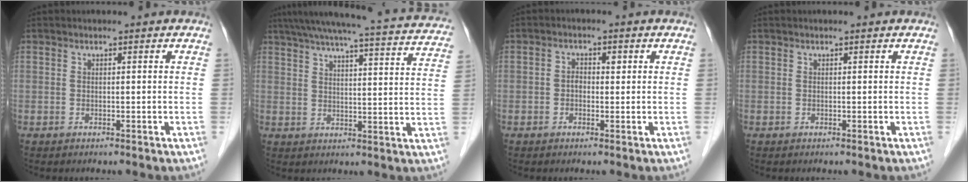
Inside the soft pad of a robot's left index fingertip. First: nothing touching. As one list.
[{"total": 26.6, "force": [24.0, 2.1, 11.3], "torque": [-0.178, -0.015, 0.292]}, {"total": 1.9, "force": [-0.1, 1.4, 1.3], "torque": [-0.025, 0.012, -0.002]}, {"total": 0.0}]